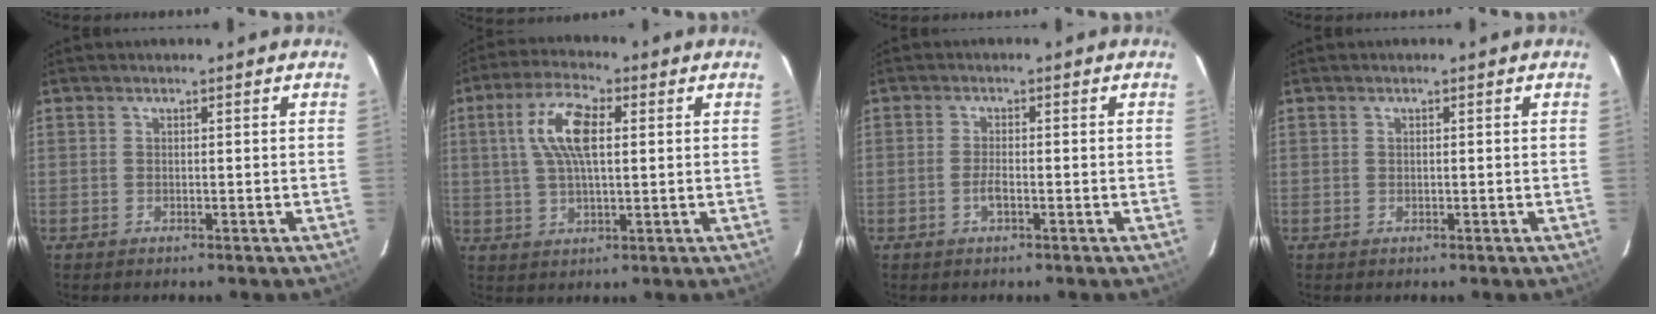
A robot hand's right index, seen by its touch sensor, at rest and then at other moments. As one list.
[{"total": 9.7, "force": [2.3, 3.6, 8.8], "torque": [-0.171, 0.017, 0.042]}, {"total": 2.2, "force": [-0.9, 0.7, 1.8], "torque": [-0.042, 0.001, -0.019]}, {"total": 0.0}]